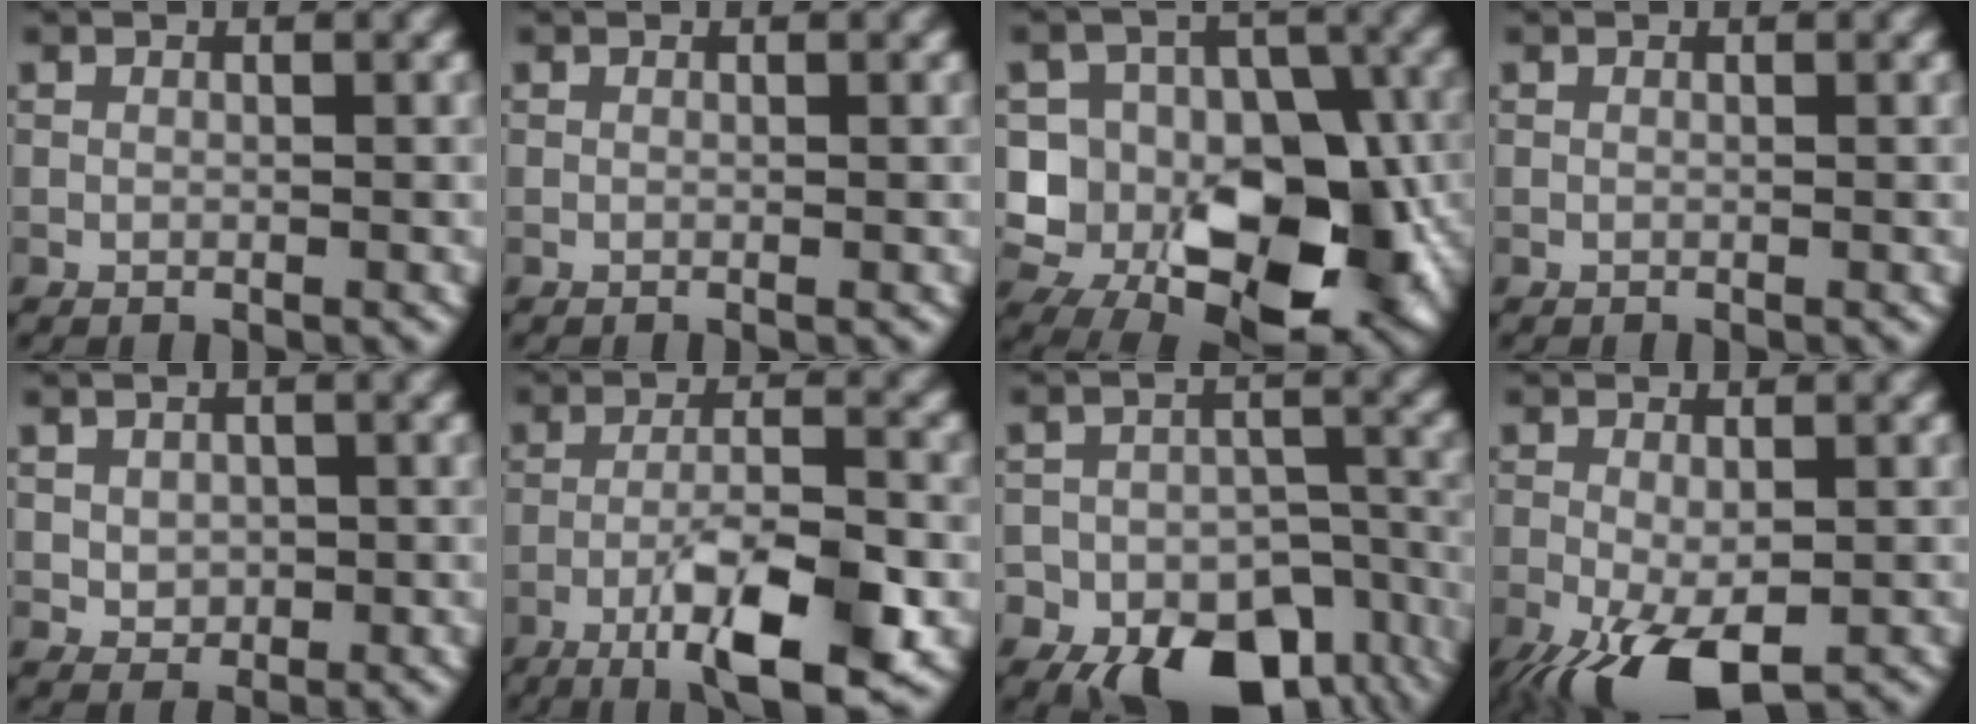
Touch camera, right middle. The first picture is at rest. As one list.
[{"total": 0.0}, {"total": 12.6, "force": [-2.7, 9.2, 8.1], "torque": [-0.084, 0.004, -0.058]}, {"total": 0.0}, {"total": 2.0, "force": [0.2, 1.7, 1.0], "torque": [-0.020, -0.005, 0.005]}, {"total": 9.3, "force": [-4.8, 2.3, 7.7], "torque": [-0.131, 0.004, -0.083]}, {"total": 13.9, "force": [-9.0, 9.0, 5.7], "torque": [-0.076, -0.030, -0.105]}, {"total": 7.8, "force": [-3.9, 3.2, 5.9], "torque": [-0.125, -0.023, -0.058]}]